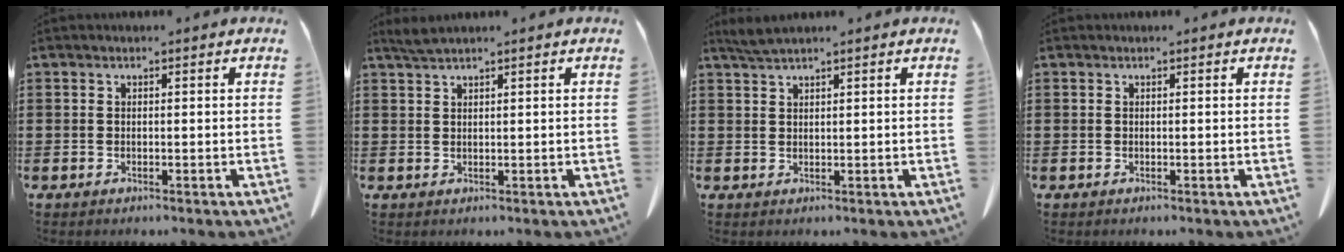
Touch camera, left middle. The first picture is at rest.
{"total": 1.7, "force": [1.3, 0.0, 1.0], "torque": [-0.022, -0.003, 0.027]}
{"total": 1.9, "force": [1.7, 0.1, 0.8], "torque": [-0.021, -0.002, 0.034]}
{"total": 0.0}